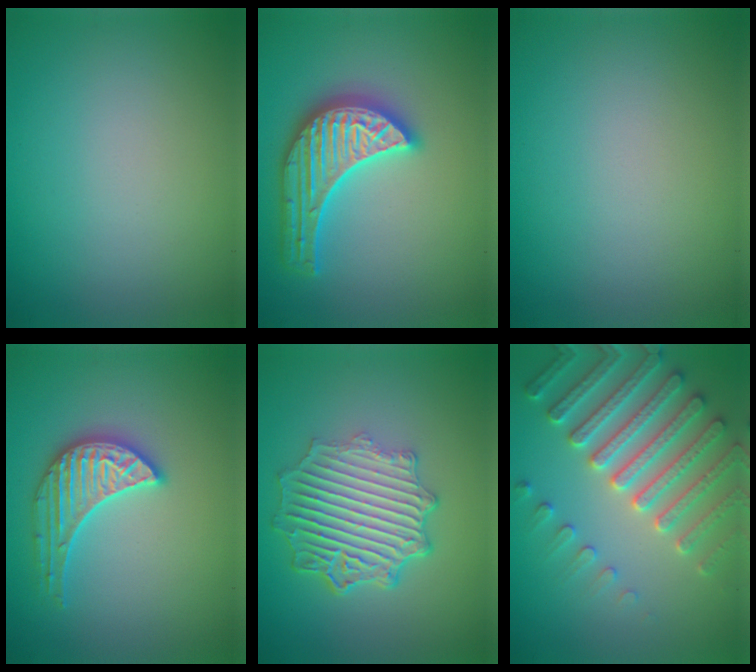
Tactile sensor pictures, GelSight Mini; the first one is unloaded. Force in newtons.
{"total": 5.7, "press": 5.6, "slide": 0.6}
{"total": 0.0}
{"total": 3.5, "press": 3.5, "slide": 0.4}
{"total": 7.2, "press": 5.2, "slide": 4.9}
{"total": 6.7, "press": 6.5, "slide": 1.6}